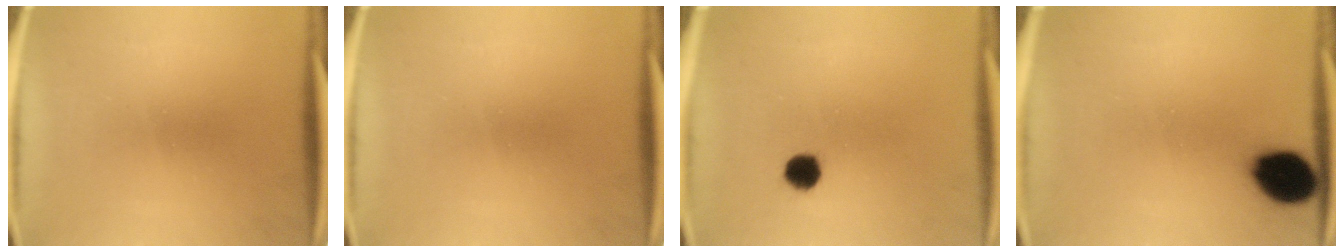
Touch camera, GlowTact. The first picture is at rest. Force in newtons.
{"total": 0.0}
{"total": 4.0}
{"total": 11.9}